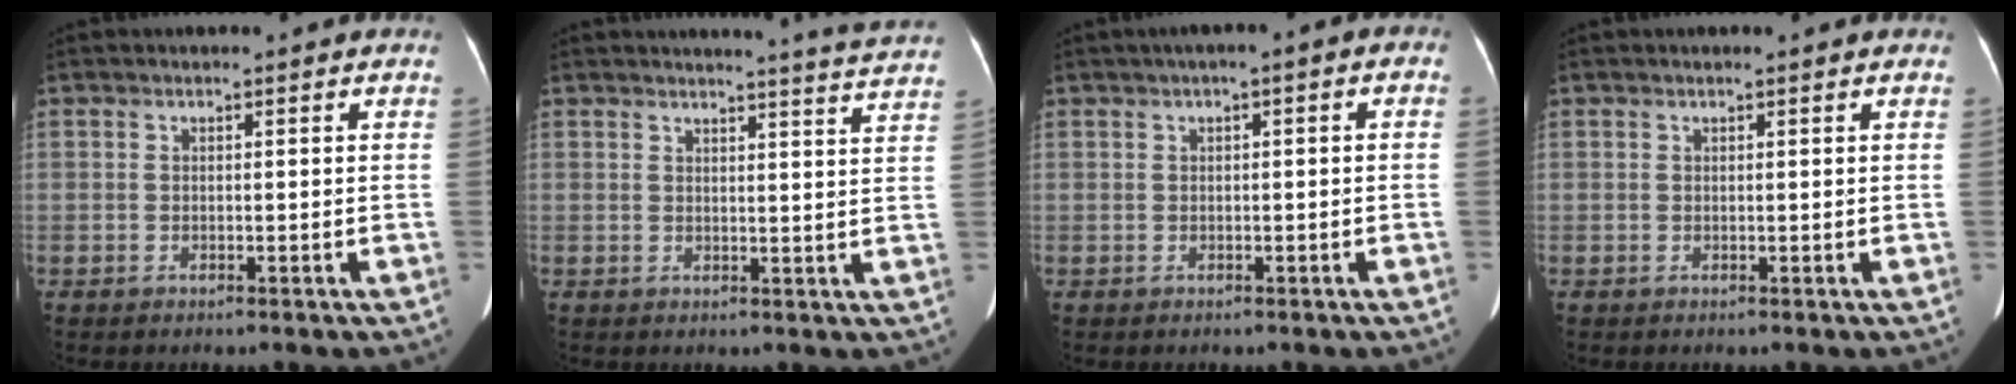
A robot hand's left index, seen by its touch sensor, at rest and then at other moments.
{"total": 9.0, "force": [8.7, -1.7, 1.7], "torque": [-0.028, -0.046, 0.085]}
{"total": 2.5, "force": [0.5, 0.8, 2.3], "torque": [-0.028, 0.018, 0.002]}
{"total": 1.2, "force": [1.0, 0.0, 0.6], "torque": [-0.010, 0.014, 0.016]}